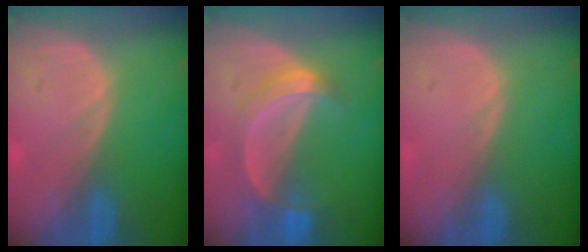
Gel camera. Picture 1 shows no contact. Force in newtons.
{"total": 5.3, "press": 5.2, "slide": 1.2}
{"total": 0.0}